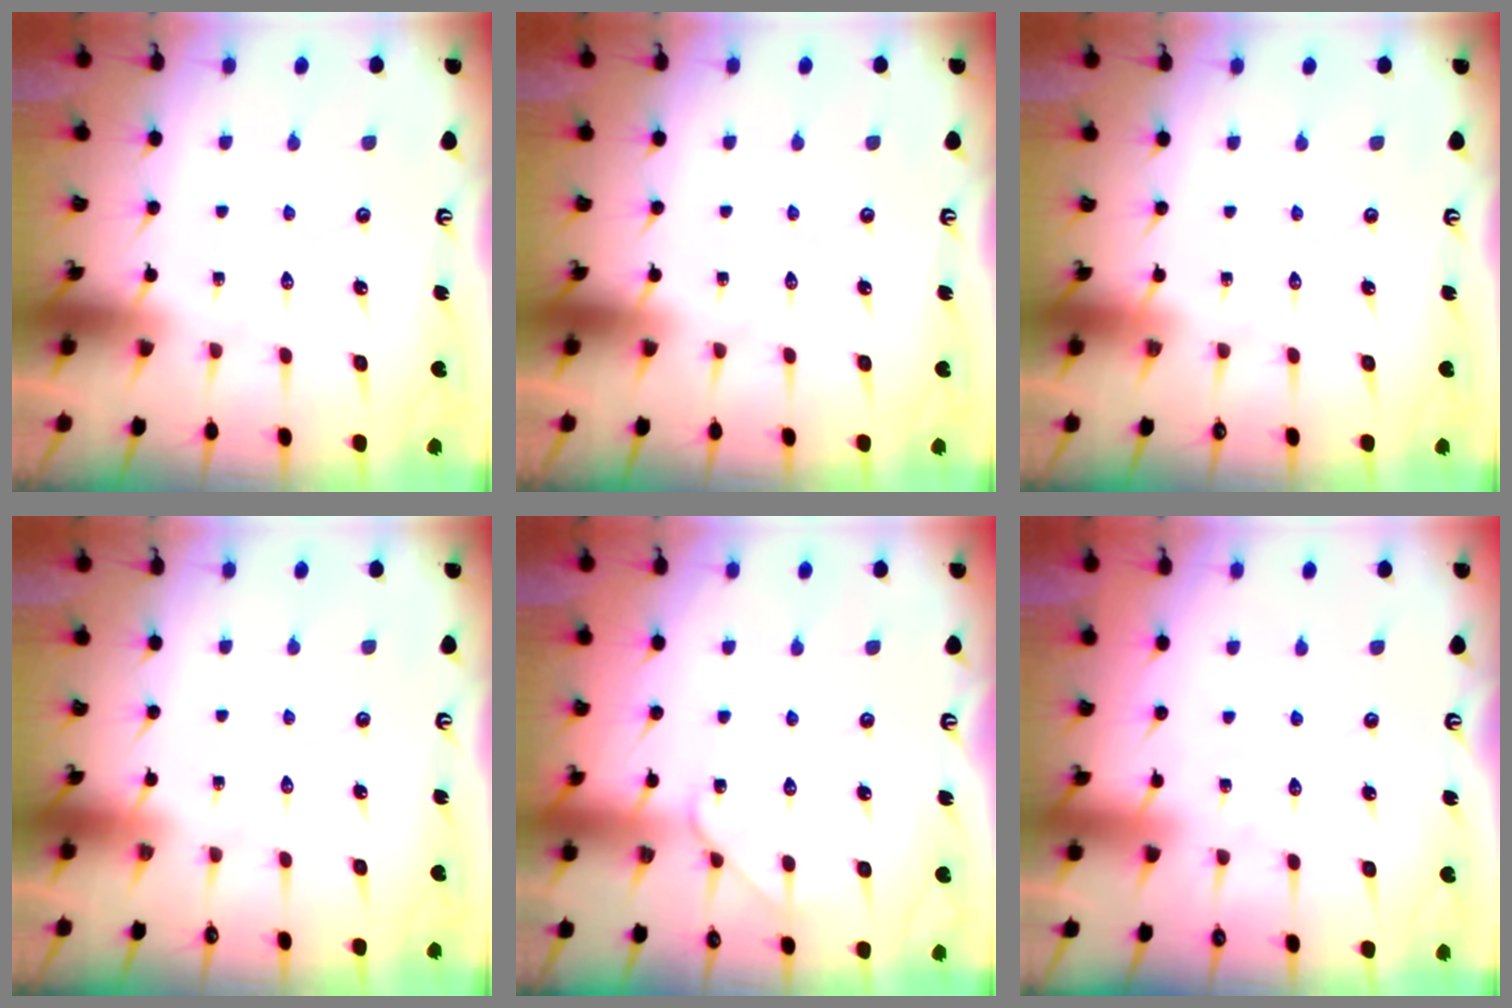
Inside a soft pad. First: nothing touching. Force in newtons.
{"total": 0.0}
{"total": 0.0}
{"total": 0.0}
{"total": 5.7, "press": 5.7, "slide": 0.8}
{"total": 2.7, "press": 2.7, "slide": 0.3}